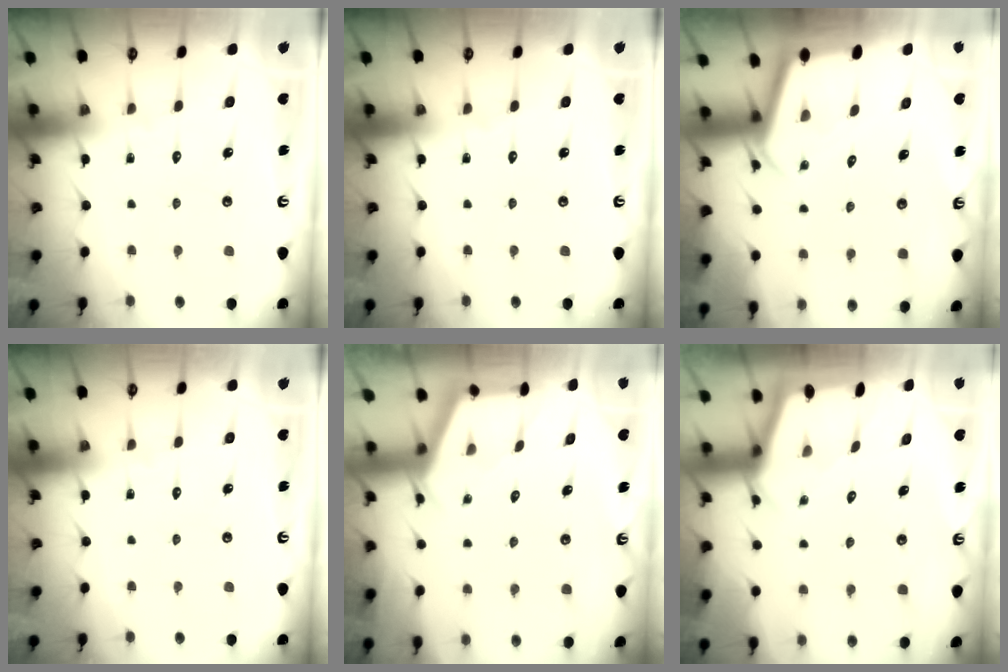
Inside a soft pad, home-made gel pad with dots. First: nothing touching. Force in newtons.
{"total": 0.0}
{"total": 2.5, "press": 2.5, "slide": 0.1}
{"total": 0.0}
{"total": 2.8, "press": 2.7, "slide": 0.4}
{"total": 2.0, "press": 2.0, "slide": 0.3}